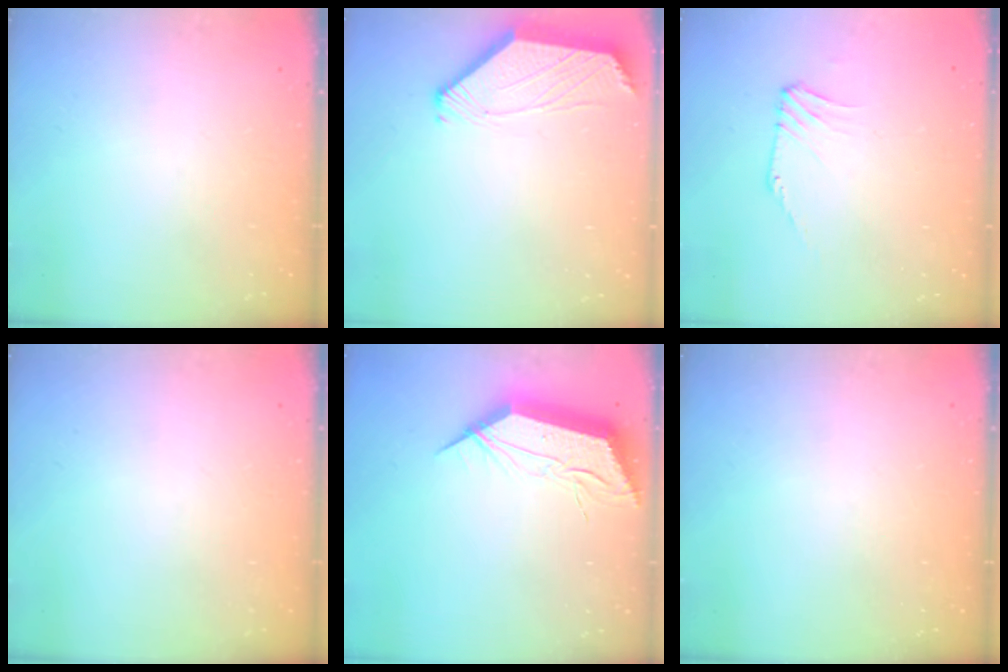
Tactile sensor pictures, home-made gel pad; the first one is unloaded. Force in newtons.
{"total": 0.0}
{"total": 0.0}
{"total": 0.0}
{"total": 14.6, "press": 14.6, "slide": 0.5}
{"total": 0.0}